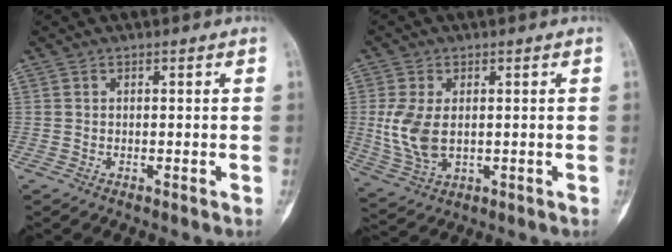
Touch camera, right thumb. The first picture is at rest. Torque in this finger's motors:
{"motor_torque": [-0.50, 1.25, 0.58, 0.58, 0.11]}